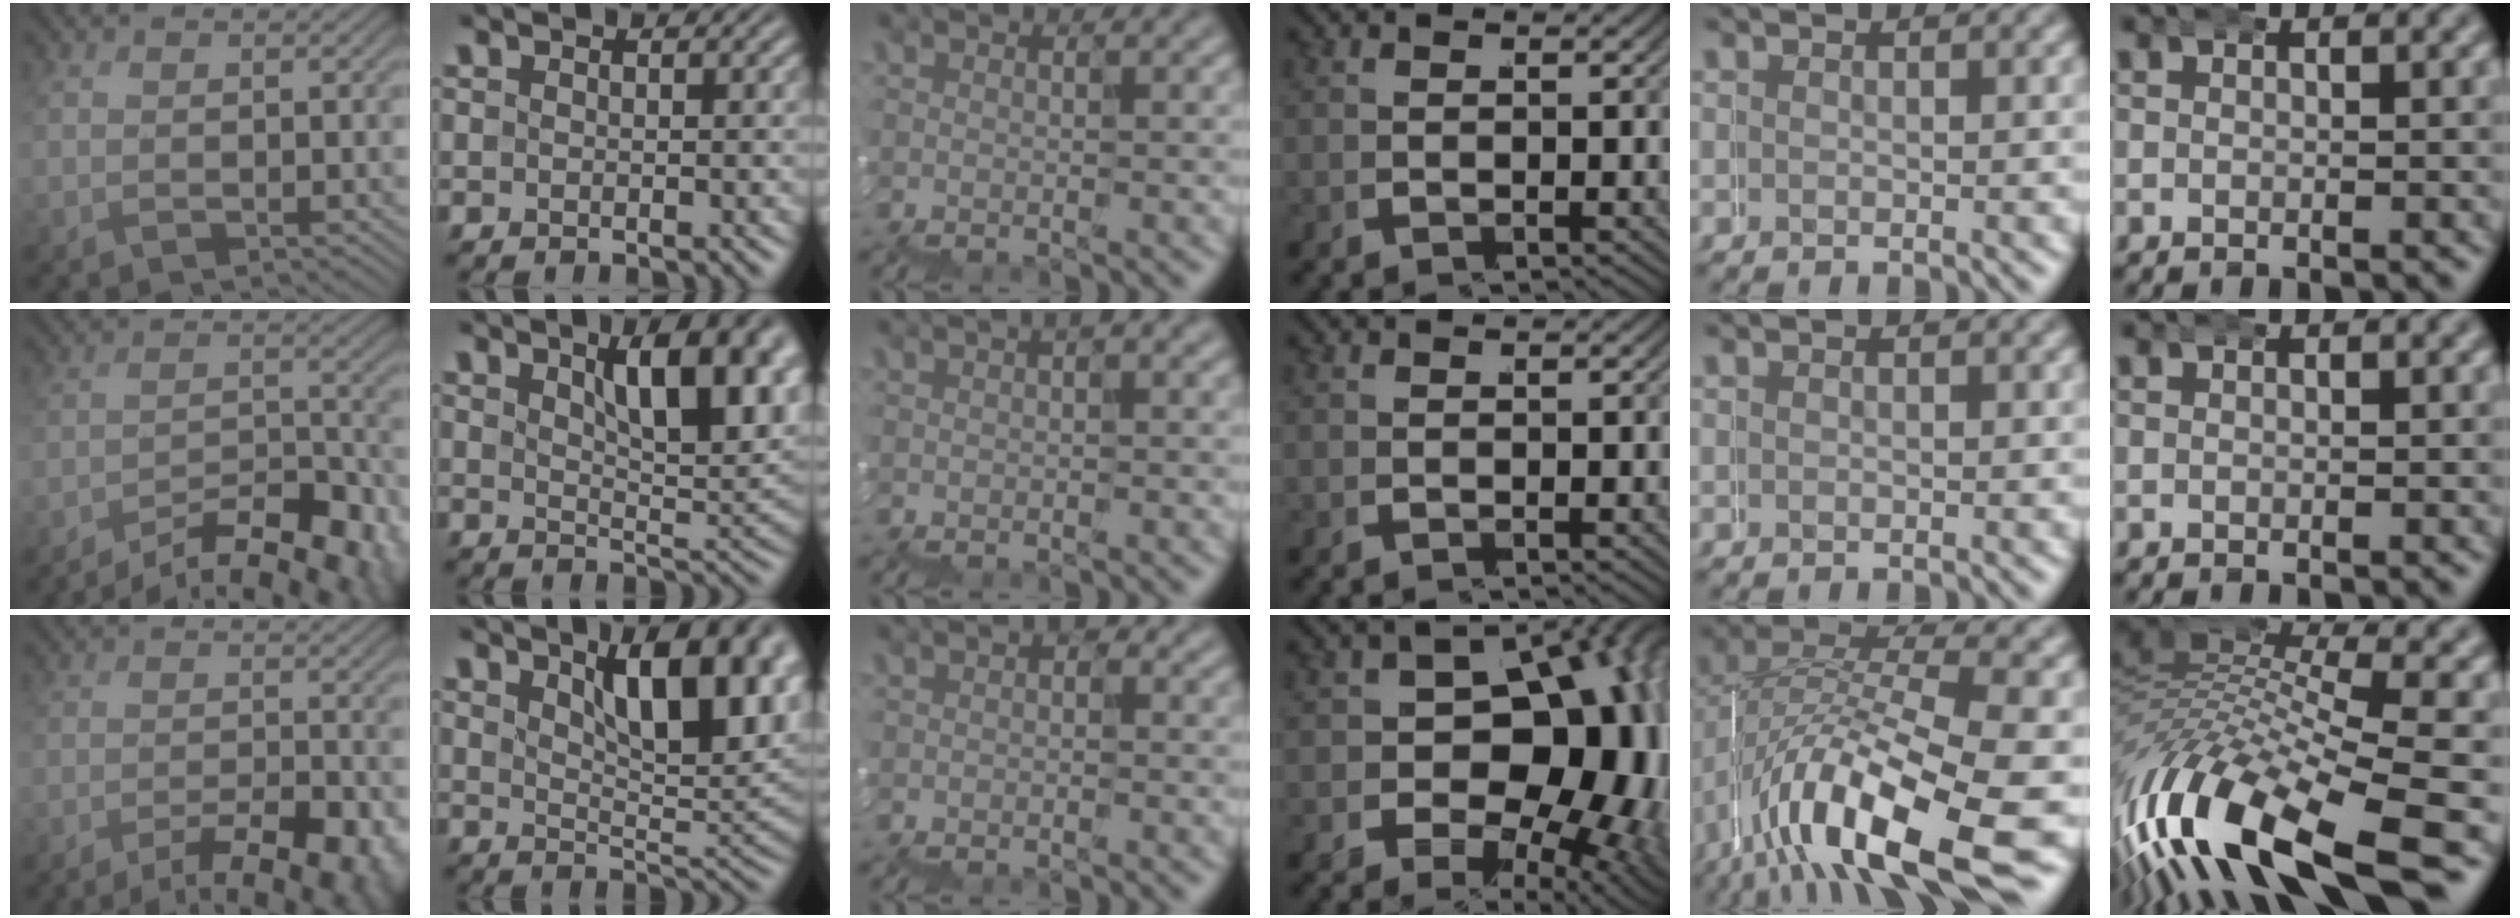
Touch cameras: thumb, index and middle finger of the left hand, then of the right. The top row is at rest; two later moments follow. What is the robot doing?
{"motion": "wrap", "object": "duck tape"}